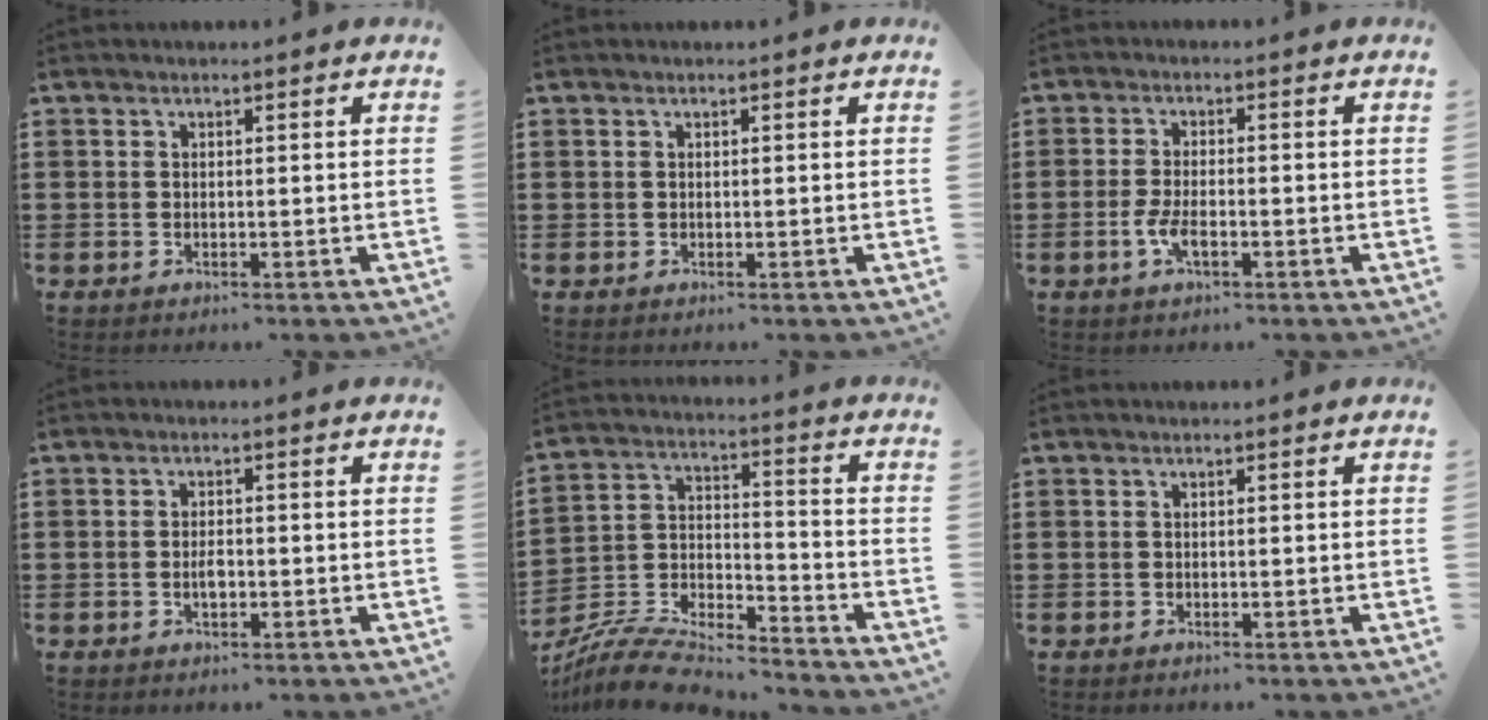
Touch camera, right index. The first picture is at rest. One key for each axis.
{"total": 0.0}
{"total": 3.6, "fx": -1.4, "fy": 1.2, "fz": 3.0, "tx": -0.071, "ty": -0.003, "tz": -0.030}
{"total": 2.2, "fx": -0.5, "fy": 0.9, "fz": 1.9, "tx": -0.034, "ty": 0.003, "tz": -0.008}
{"total": 8.2, "fx": -7.8, "fy": 1.3, "fz": 2.1, "tx": -0.053, "ty": 0.001, "tz": -0.158}
{"total": 0.0}